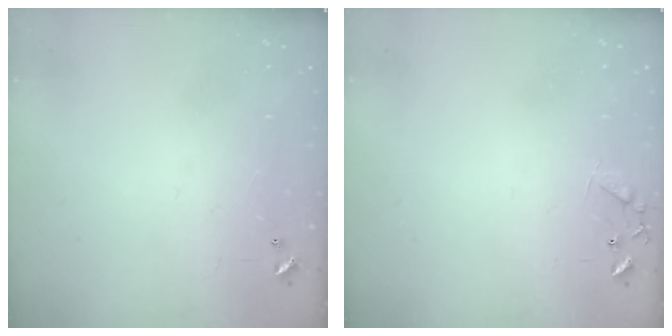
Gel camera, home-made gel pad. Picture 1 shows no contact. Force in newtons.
{"total": 7.7, "press": 7.7, "slide": 0.5}